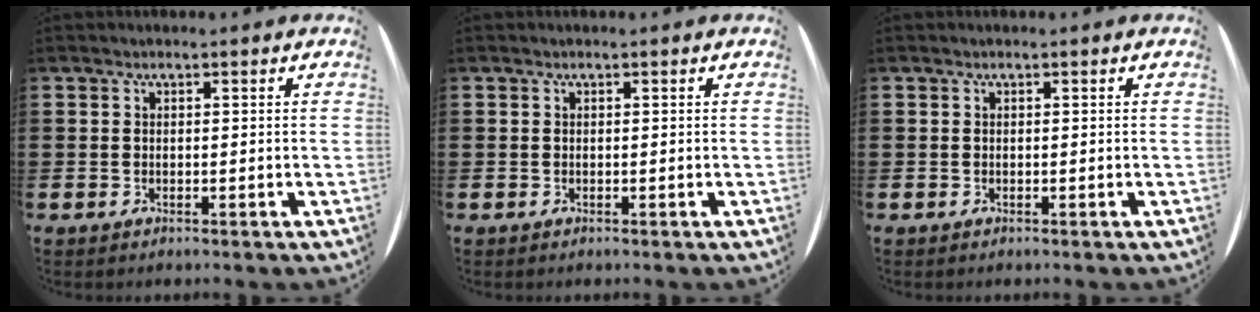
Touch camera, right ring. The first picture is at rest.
{"total": 0.0}
{"total": 0.0}